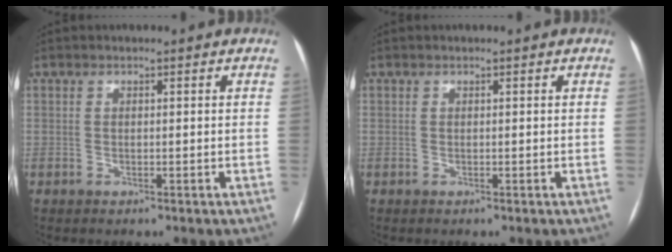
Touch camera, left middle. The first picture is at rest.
{"total": 0.0}